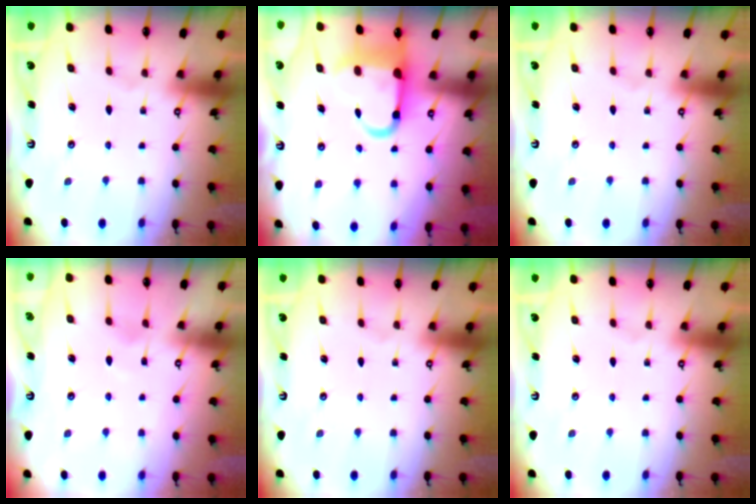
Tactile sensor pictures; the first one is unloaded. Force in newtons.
{"total": 9.0, "press": 8.7, "slide": 2.4}
{"total": 0.0}
{"total": 3.5, "press": 3.4, "slide": 0.5}
{"total": 0.0}
{"total": 0.0}